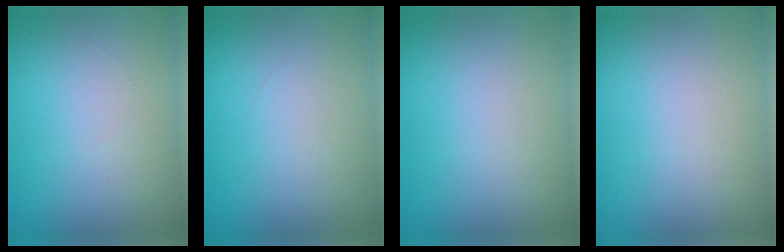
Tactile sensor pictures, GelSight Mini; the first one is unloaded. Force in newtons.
{"total": 0.0}
{"total": 0.0}
{"total": 0.0}